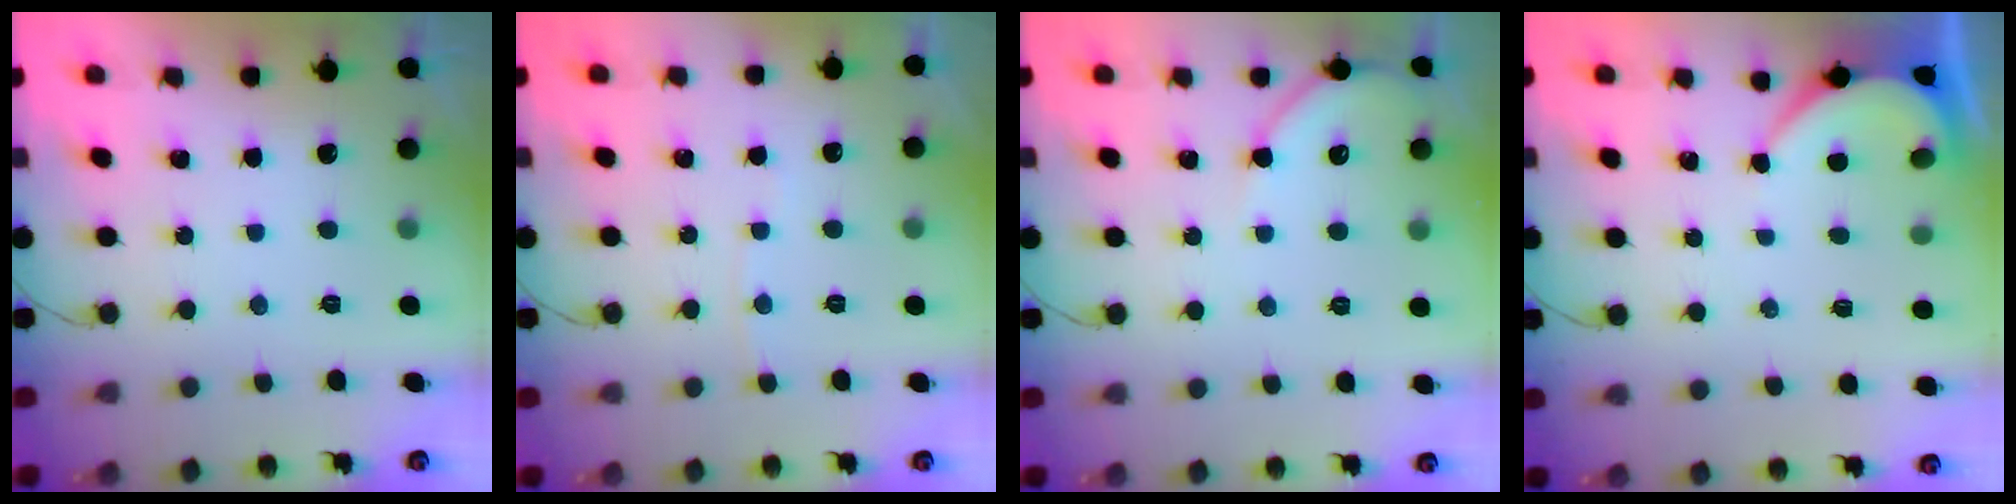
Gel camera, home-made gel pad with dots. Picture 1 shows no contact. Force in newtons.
{"total": 2.2, "press": 2.2, "slide": 0.2}
{"total": 6.7, "press": 6.6, "slide": 0.9}
{"total": 2.3, "press": 2.3, "slide": 0.2}